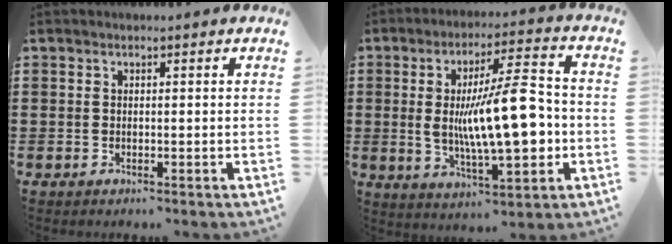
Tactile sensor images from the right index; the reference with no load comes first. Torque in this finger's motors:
{"motor_torque": [2.14, 0.00, 1.05, 0.21]}